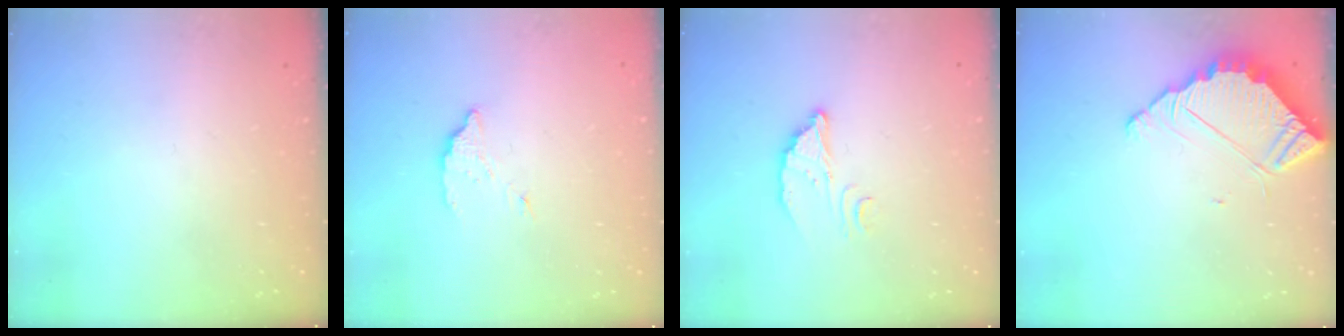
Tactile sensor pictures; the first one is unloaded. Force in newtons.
{"total": 2.9, "press": 2.9, "slide": 0.2}
{"total": 4.1, "press": 4.1, "slide": 0.1}
{"total": 5.5, "press": 5.5, "slide": 0.1}